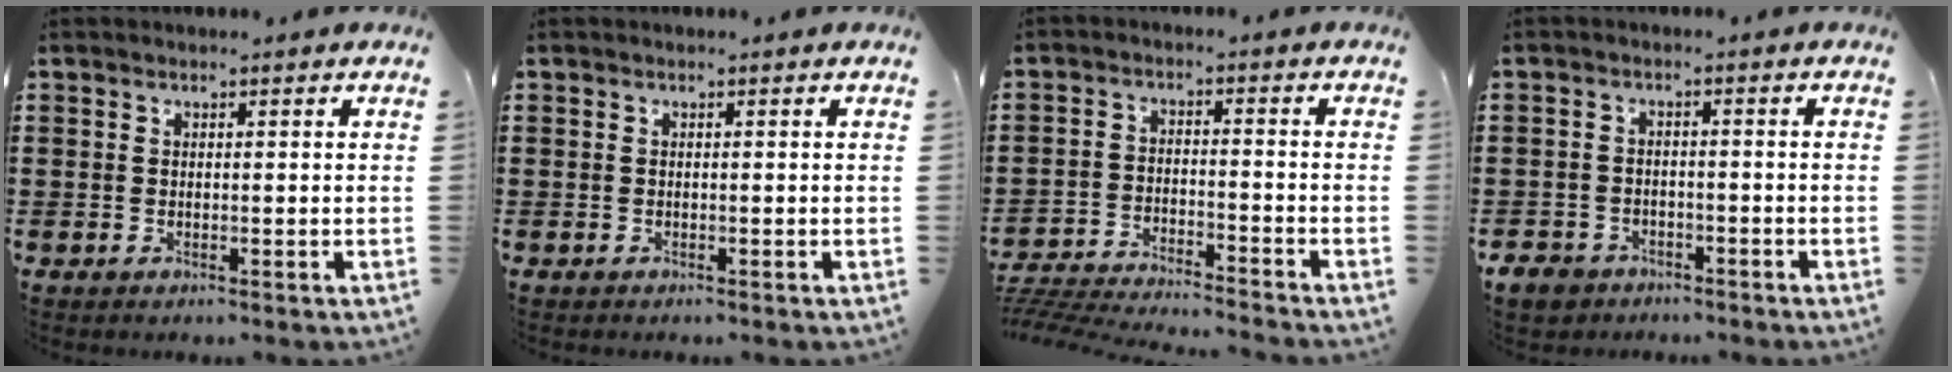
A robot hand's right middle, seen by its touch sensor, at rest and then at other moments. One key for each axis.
{"total": 0.0}
{"total": 4.8, "fx": -4.8, "fy": -0.2, "fz": 0.9, "tx": -0.031, "ty": -0.010, "tz": -0.101}
{"total": 3.1, "fx": -2.8, "fy": 1.1, "fz": 0.4, "tx": -0.021, "ty": -0.003, "tz": -0.061}